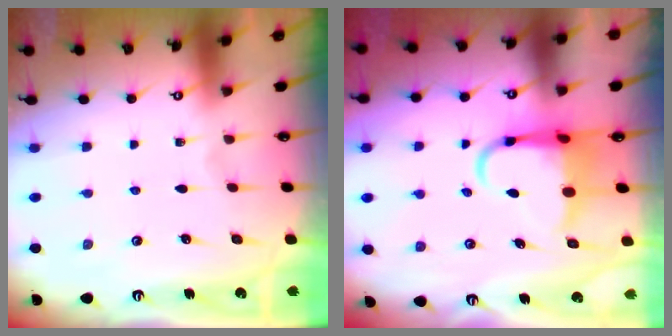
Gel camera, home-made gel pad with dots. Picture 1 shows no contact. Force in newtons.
{"total": 7.5, "press": 7.3, "slide": 1.7}